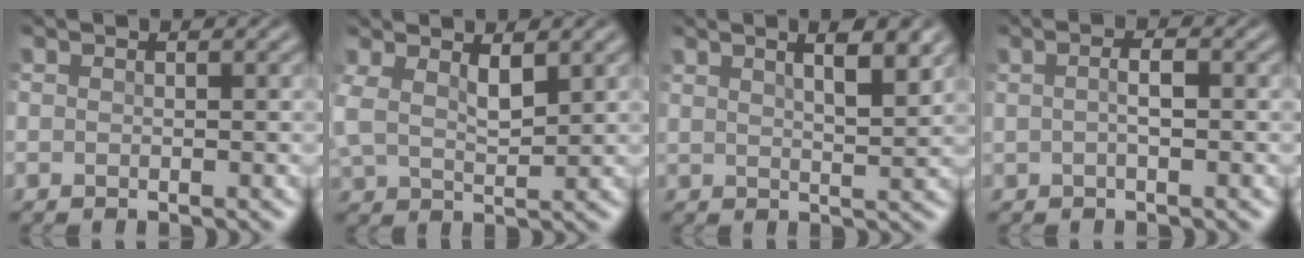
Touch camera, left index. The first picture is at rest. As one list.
[{"total": 3.6, "force": [1.5, 1.5, 2.8], "torque": [-0.074, -0.001, 0.029]}, {"total": 4.6, "force": [2.8, 1.5, 3.4], "torque": [-0.027, 0.015, 0.023]}, {"total": 1.7, "force": [-0.1, 0.5, 1.6], "torque": [-0.026, -0.004, -0.003]}]